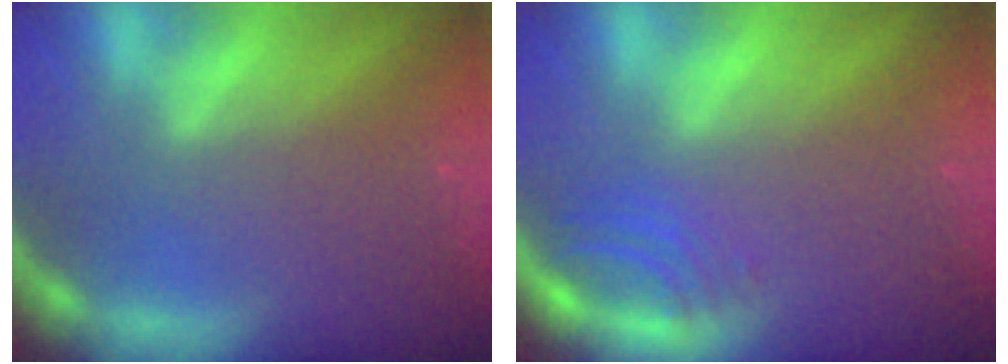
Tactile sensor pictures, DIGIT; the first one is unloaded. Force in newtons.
{"total": 2.5}